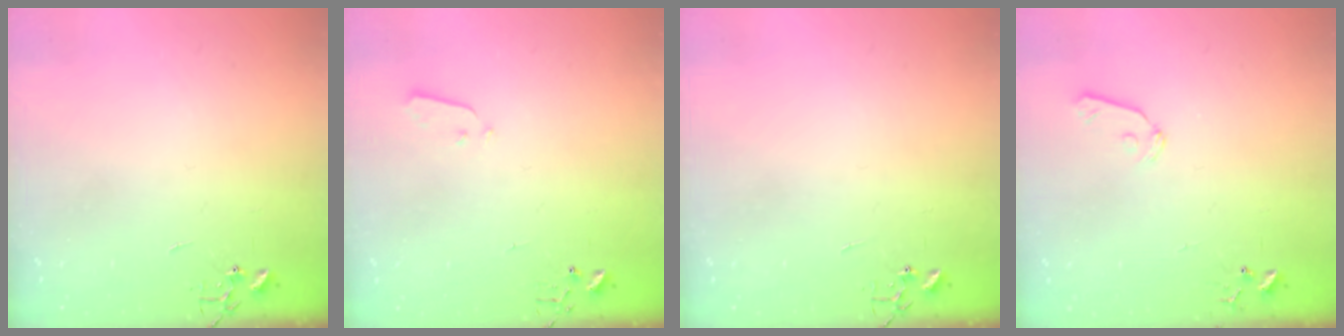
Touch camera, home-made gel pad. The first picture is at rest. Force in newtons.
{"total": 3.0, "press": 2.9, "slide": 0.3}
{"total": 0.0}
{"total": 7.3, "press": 7.3, "slide": 0.7}